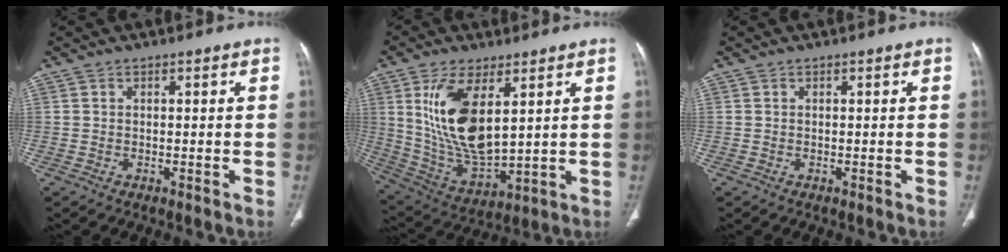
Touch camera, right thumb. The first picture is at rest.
{"total": 15.9, "force": [5.1, 7.0, 13.4], "torque": [-0.254, -0.028, 0.117]}
{"total": 0.0}